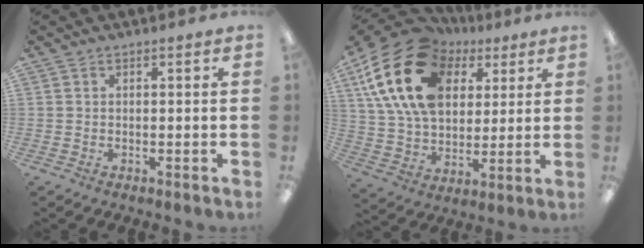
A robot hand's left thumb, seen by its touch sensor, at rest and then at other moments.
{"total": 22.1, "force": [9.0, 15.2, 13.4], "torque": [-0.284, -0.025, 0.160]}